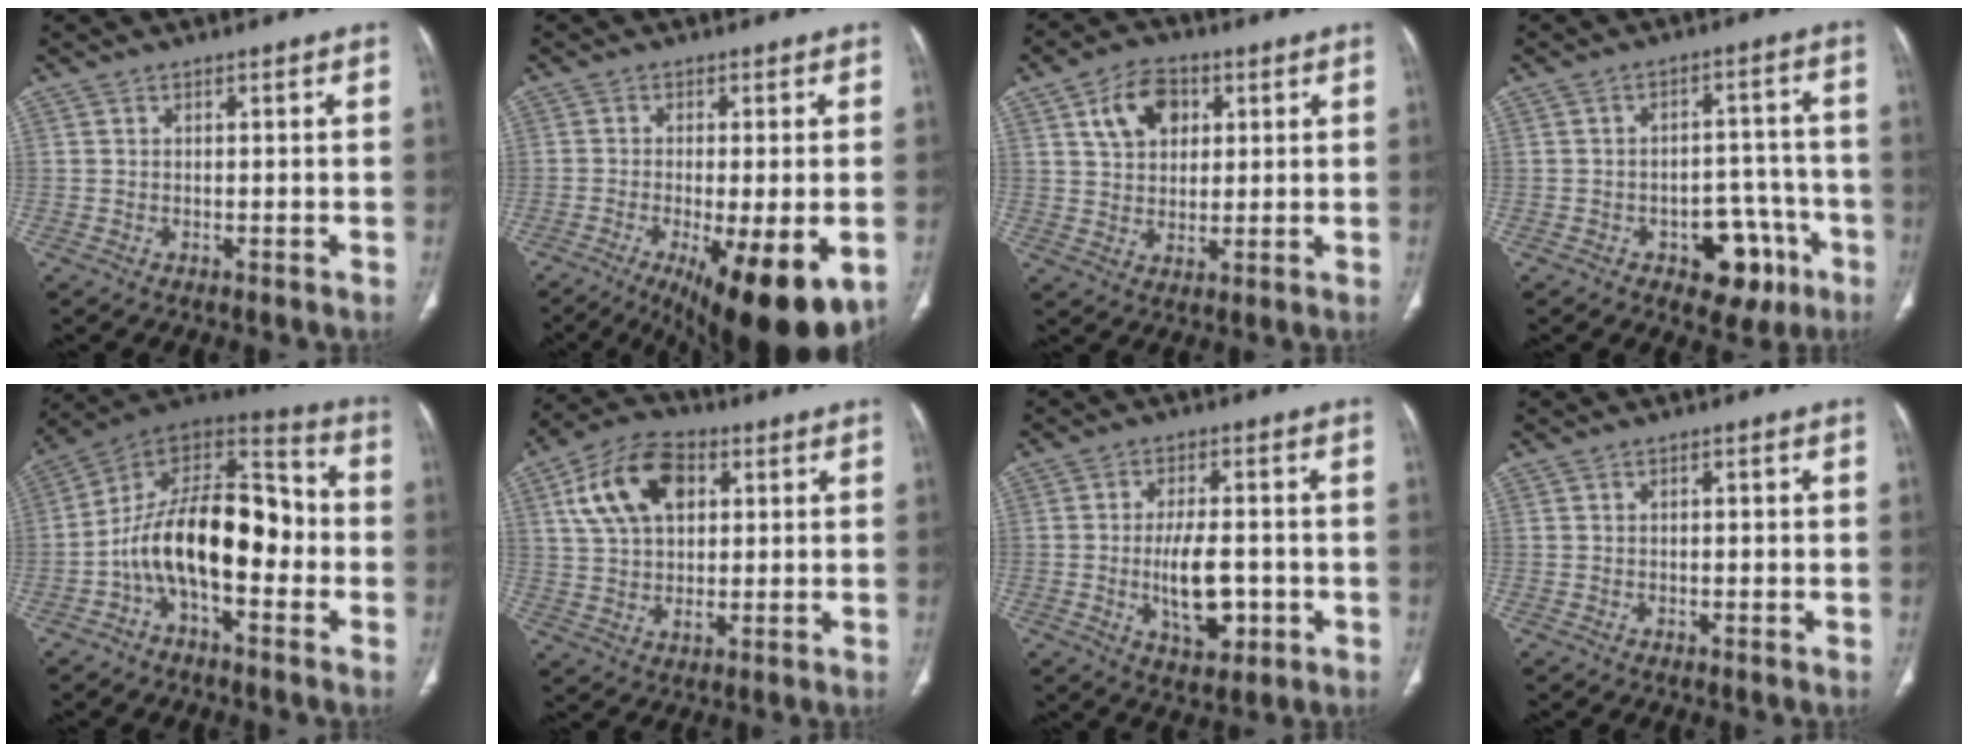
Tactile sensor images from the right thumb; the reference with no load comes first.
{"total": 15.8, "force": [-6.5, 4.3, 13.7], "torque": [-0.181, -0.021, -0.088]}
{"total": 9.0, "force": [3.4, 6.3, 5.5], "torque": [-0.069, -0.007, 0.059]}
{"total": 10.7, "force": [-5.2, 6.5, 6.7], "torque": [-0.049, 0.043, -0.062]}
{"total": 19.2, "force": [-3.7, 9.8, 16.0], "torque": [-0.241, 0.074, -0.071]}
{"total": 14.3, "force": [4.6, 9.0, 10.2], "torque": [-0.174, 0.005, 0.082]}
{"total": 9.8, "force": [-2.0, 4.8, 8.4], "torque": [-0.128, 0.003, -0.025]}
{"total": 1.2, "force": [0.1, 0.5, 1.1], "torque": [-0.019, 0.001, 0.001]}